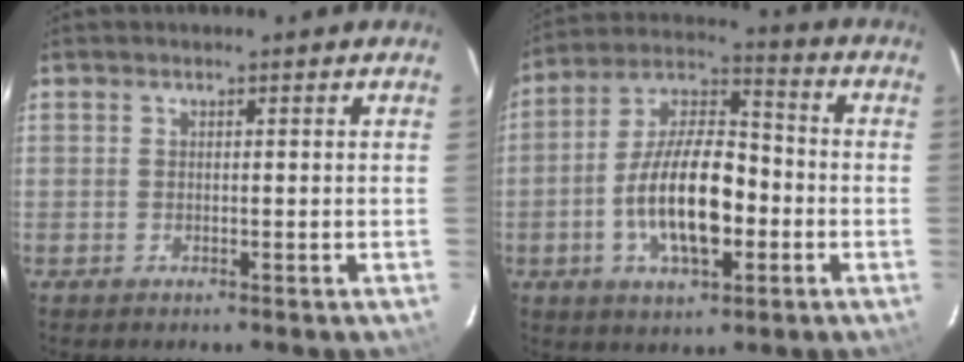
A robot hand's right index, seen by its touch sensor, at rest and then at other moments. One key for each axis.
{"total": 15.5, "fx": -3.9, "fy": 6.7, "fz": 13.4, "tx": -0.255, "ty": 0.011, "tz": -0.070}